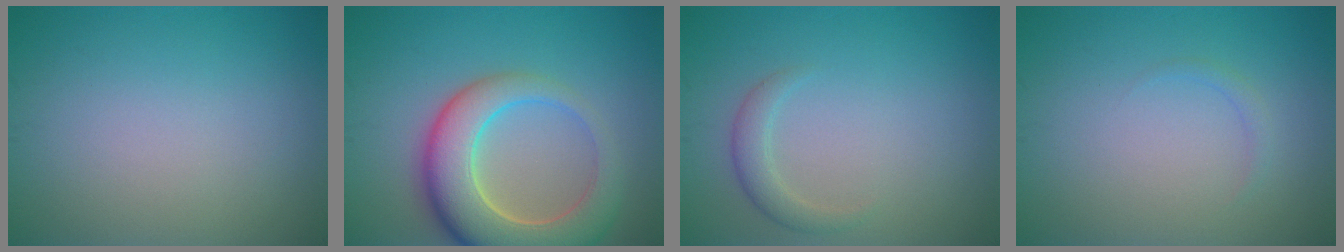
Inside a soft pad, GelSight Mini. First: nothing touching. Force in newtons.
{"total": 8.8, "press": 8.8, "slide": 1.0}
{"total": 1.8, "press": 1.8, "slide": 0.1}
{"total": 0.8, "press": 0.8, "slide": 0.1}